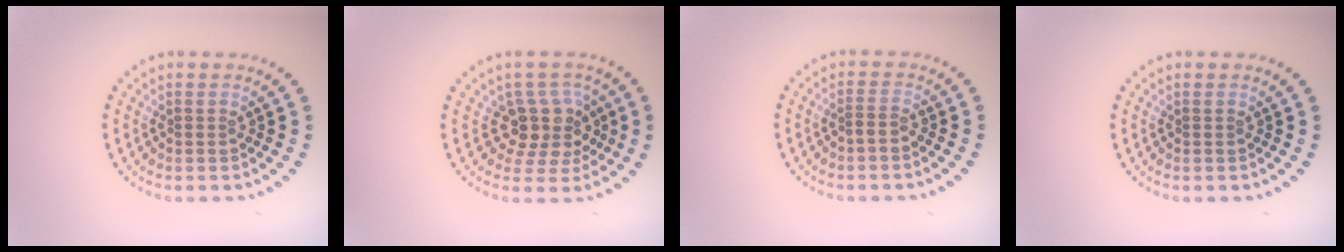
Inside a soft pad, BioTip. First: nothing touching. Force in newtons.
{"total": 3.8, "press": 3.0, "slide": 2.3}
{"total": 0.6, "press": 0.4, "slide": 0.5}
{"total": 0.0}